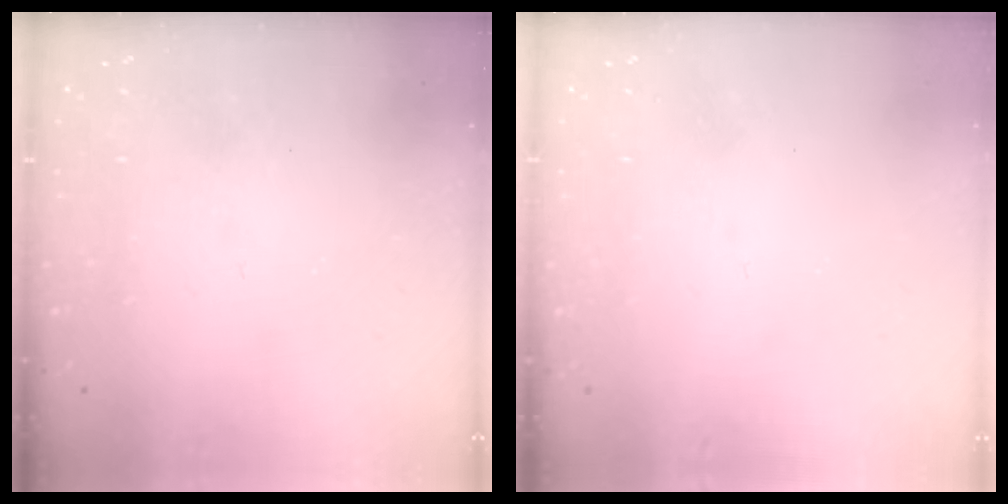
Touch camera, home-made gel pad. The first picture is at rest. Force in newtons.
{"total": 0.7, "press": 0.7, "slide": 0.1}